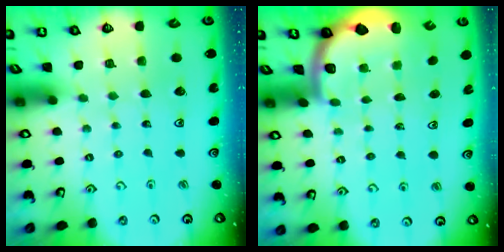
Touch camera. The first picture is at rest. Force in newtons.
{"total": 2.0, "press": 1.9, "slide": 0.5}